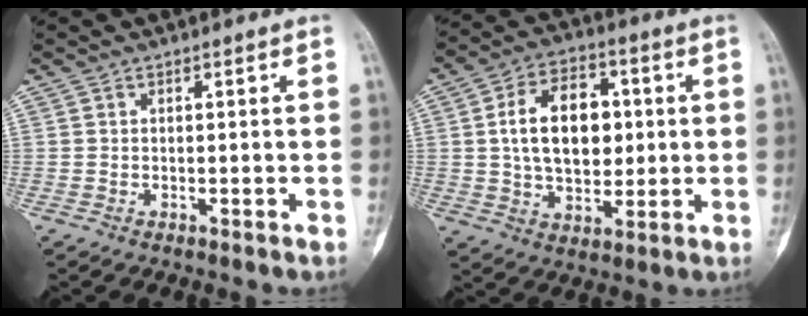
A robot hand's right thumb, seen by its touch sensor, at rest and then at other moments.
{"total": 15.1, "force": [2.0, 9.7, 11.4], "torque": [-0.159, 0.005, 0.031]}